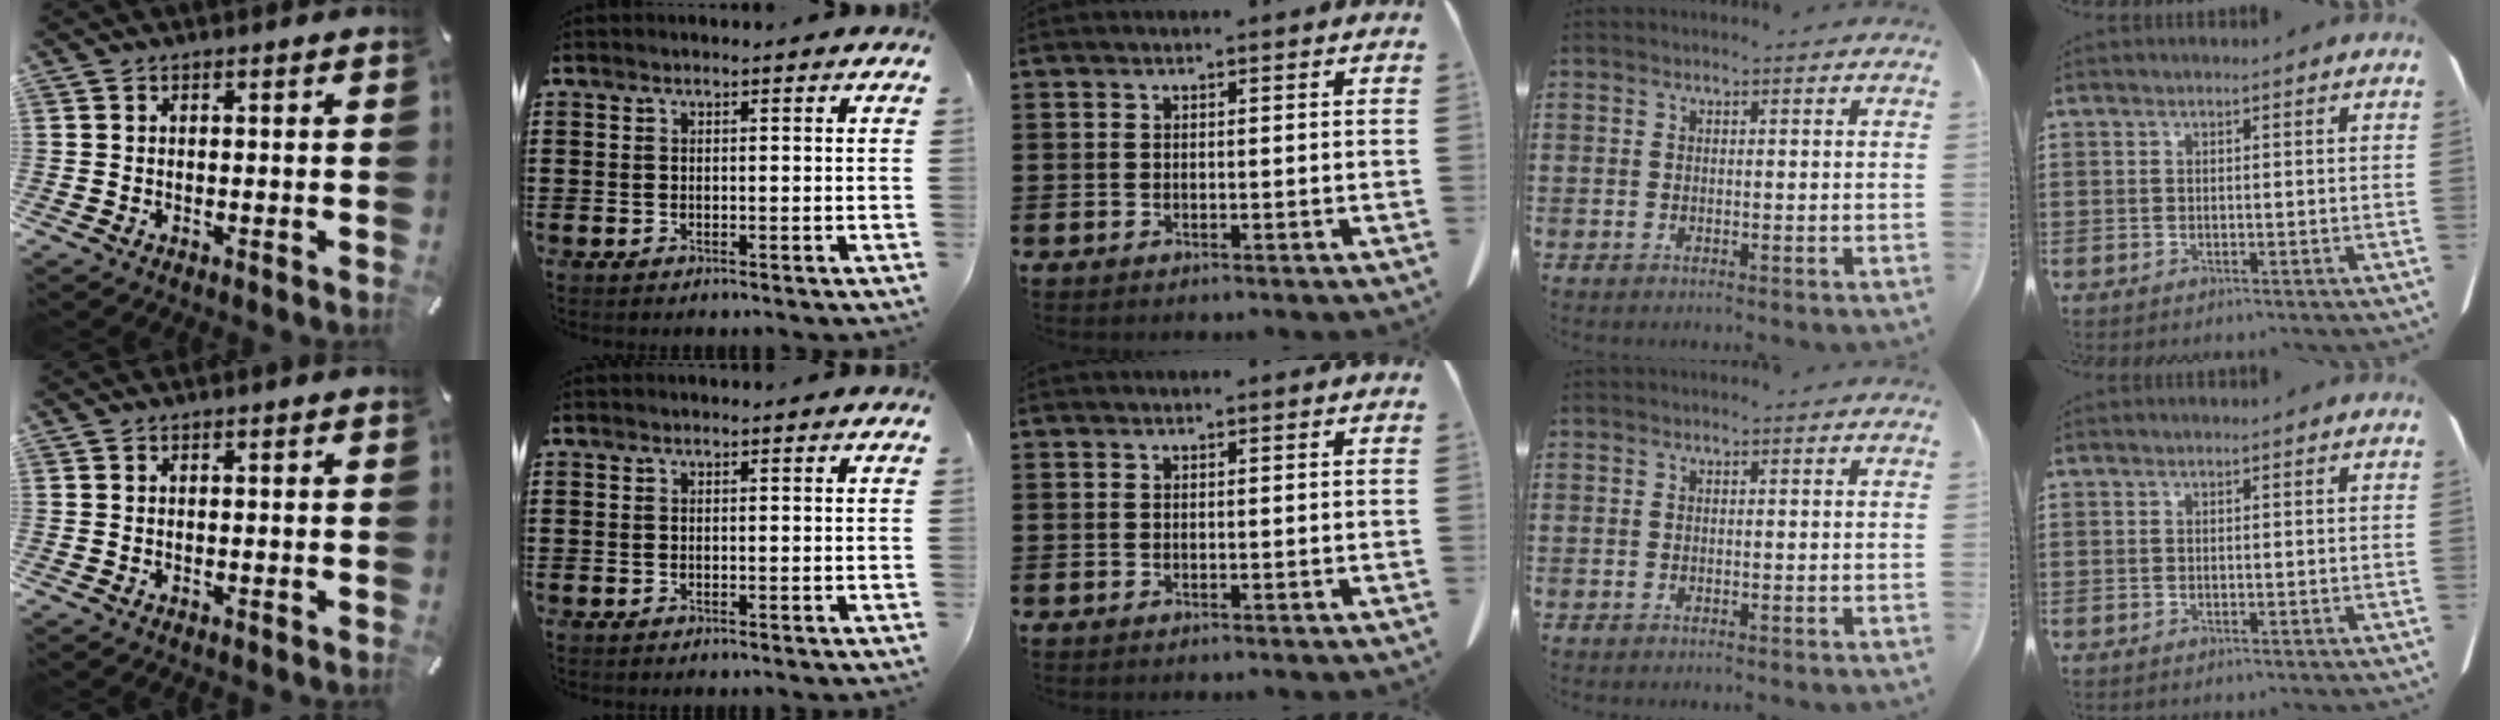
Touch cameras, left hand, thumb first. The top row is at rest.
{}